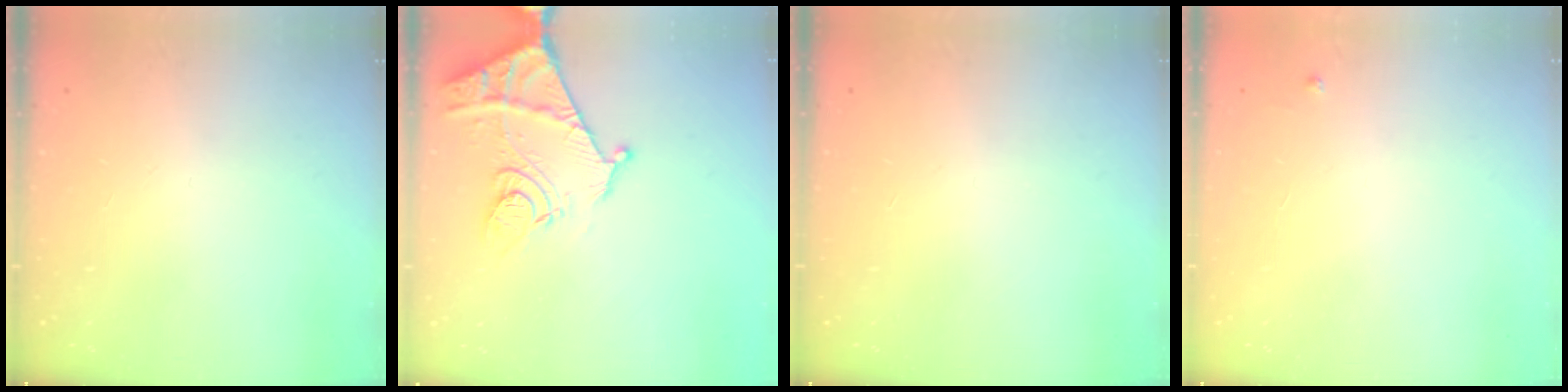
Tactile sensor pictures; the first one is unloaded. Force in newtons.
{"total": 14.3, "press": 14.3, "slide": 1.4}
{"total": 0.0}
{"total": 3.1, "press": 3.1, "slide": 0.5}